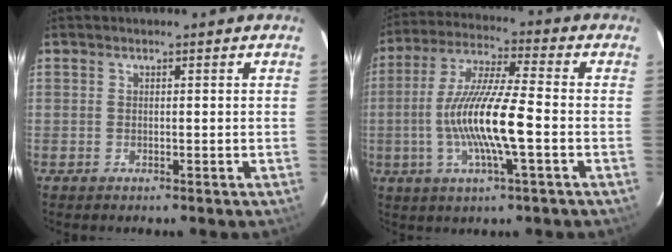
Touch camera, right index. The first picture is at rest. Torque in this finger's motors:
{"motor_torque": [1.94, -0.20, 1.05, 0.21]}